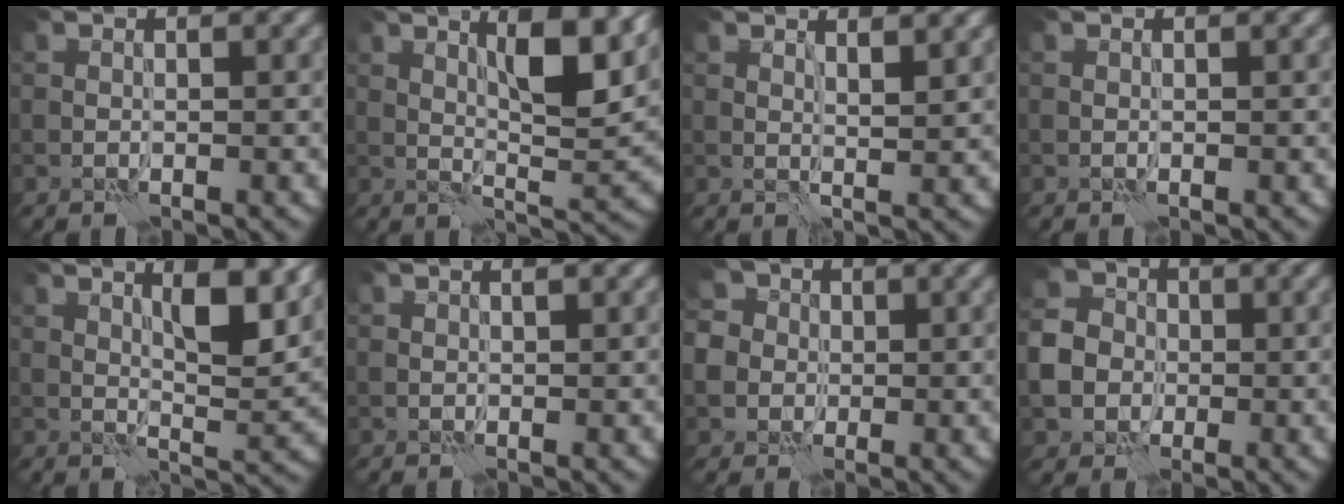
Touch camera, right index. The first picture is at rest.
{"total": 6.8, "force": [3.3, 1.5, 5.8], "torque": [-0.089, -0.004, 0.056]}
{"total": 2.1, "force": [1.6, 0.3, 1.4], "torque": [-0.019, -0.001, 0.025]}
{"total": 0.0}
{"total": 5.5, "force": [2.7, 1.4, 4.6], "torque": [-0.069, -0.003, 0.044]}
{"total": 0.8, "force": [0.4, 0.4, 0.5], "torque": [-0.008, -0.001, 0.007]}
{"total": 8.0, "force": [1.5, 7.2, 3.1], "torque": [-0.059, 0.036, -0.005]}
{"total": 5.1, "force": [-0.9, 4.5, 2.3], "torque": [-0.051, 0.003, -0.023]}